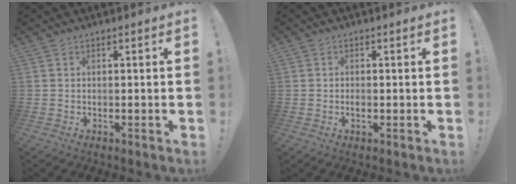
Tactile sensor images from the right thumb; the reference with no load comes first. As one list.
[{"total": 2.2, "force": [0.2, 2.2, 0.3], "torque": [0.003, -0.007, 0.002]}]